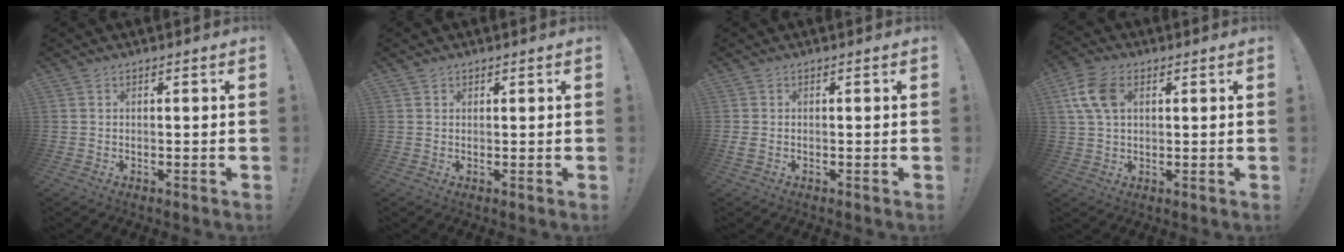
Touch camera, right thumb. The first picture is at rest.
{"total": 1.1, "force": [0.8, 0.7, 0.1], "torque": [0.007, -0.003, 0.014]}
{"total": 1.1, "force": [-0.2, 0.6, 0.9], "torque": [-0.013, 0.002, -0.003]}
{"total": 9.9, "force": [3.1, 6.3, 7.0], "torque": [-0.146, 0.005, 0.059]}